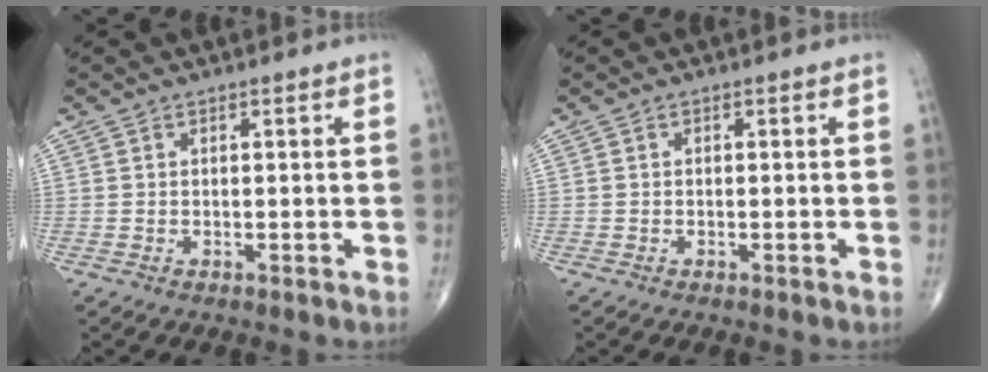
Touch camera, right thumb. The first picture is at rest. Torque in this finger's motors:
{"motor_torque": [0.10, -0.25, -0.06, -0.12, 0.02]}